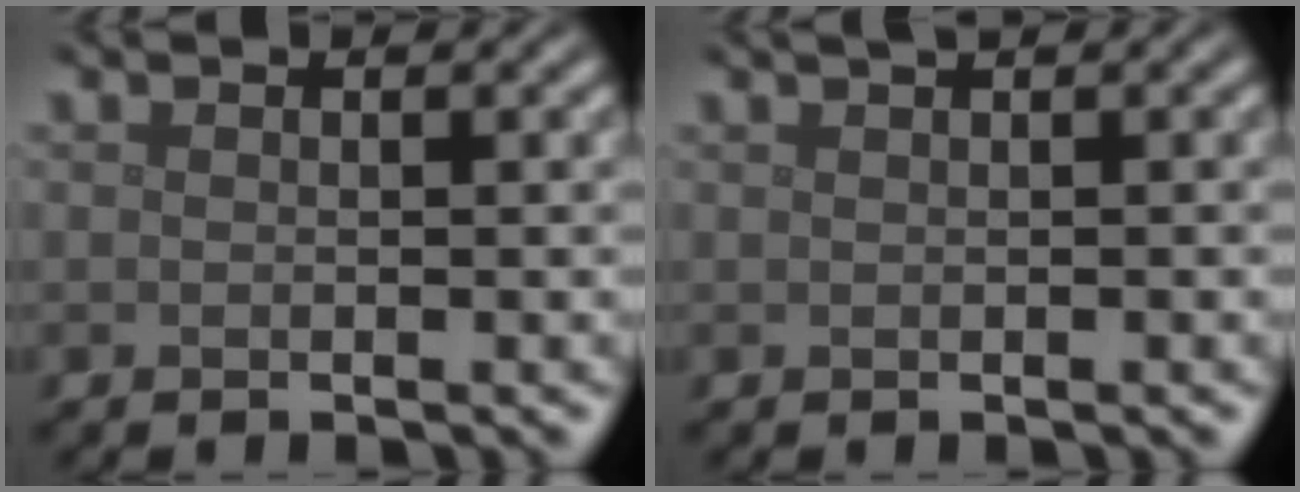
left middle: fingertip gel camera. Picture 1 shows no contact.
{"total": 2.5, "force": [1.1, 1.1, 2.0], "torque": [-0.012, 0.009, 0.006]}